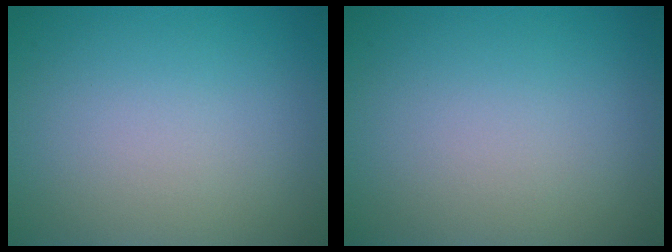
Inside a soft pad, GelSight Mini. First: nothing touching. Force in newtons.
{"total": 0.0}